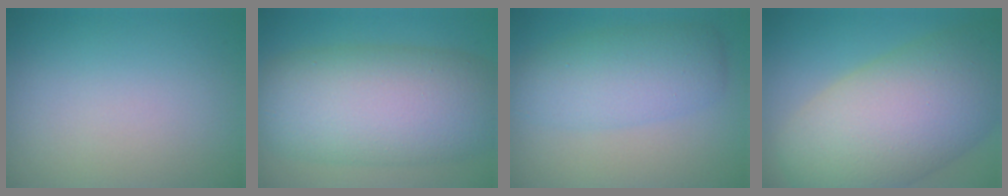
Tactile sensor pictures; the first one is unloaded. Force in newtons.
{"total": 11.5, "press": 11.5, "slide": 0.6}
{"total": 5.1, "press": 5.1, "slide": 0.1}
{"total": 13.4, "press": 13.3, "slide": 0.5}